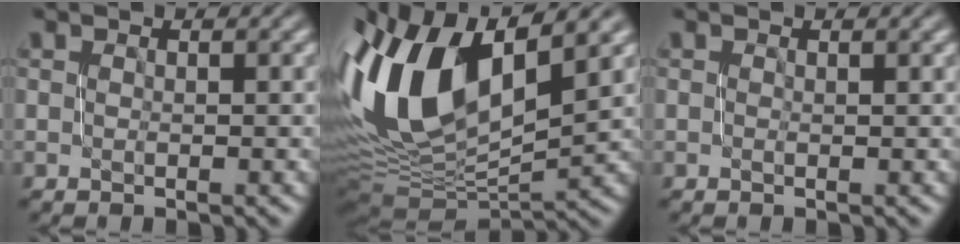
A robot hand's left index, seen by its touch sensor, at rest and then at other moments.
{"total": 12.8, "force": [3.4, 6.7, 10.3], "torque": [-0.210, 0.009, 0.061]}
{"total": 0.0}